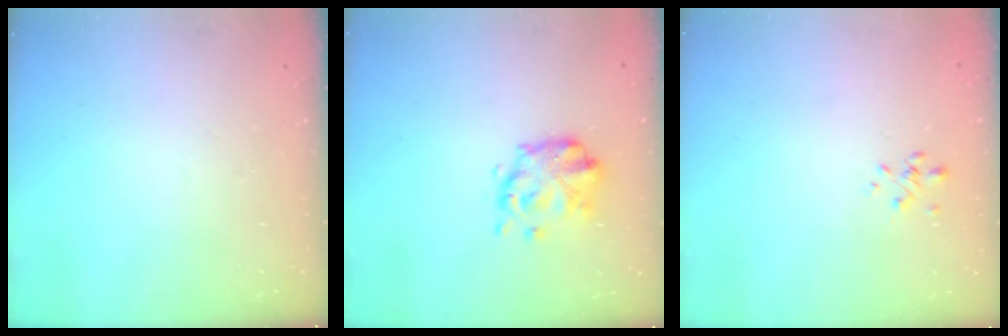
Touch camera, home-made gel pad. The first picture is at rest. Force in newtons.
{"total": 6.5, "press": 6.5, "slide": 0.4}
{"total": 0.0}